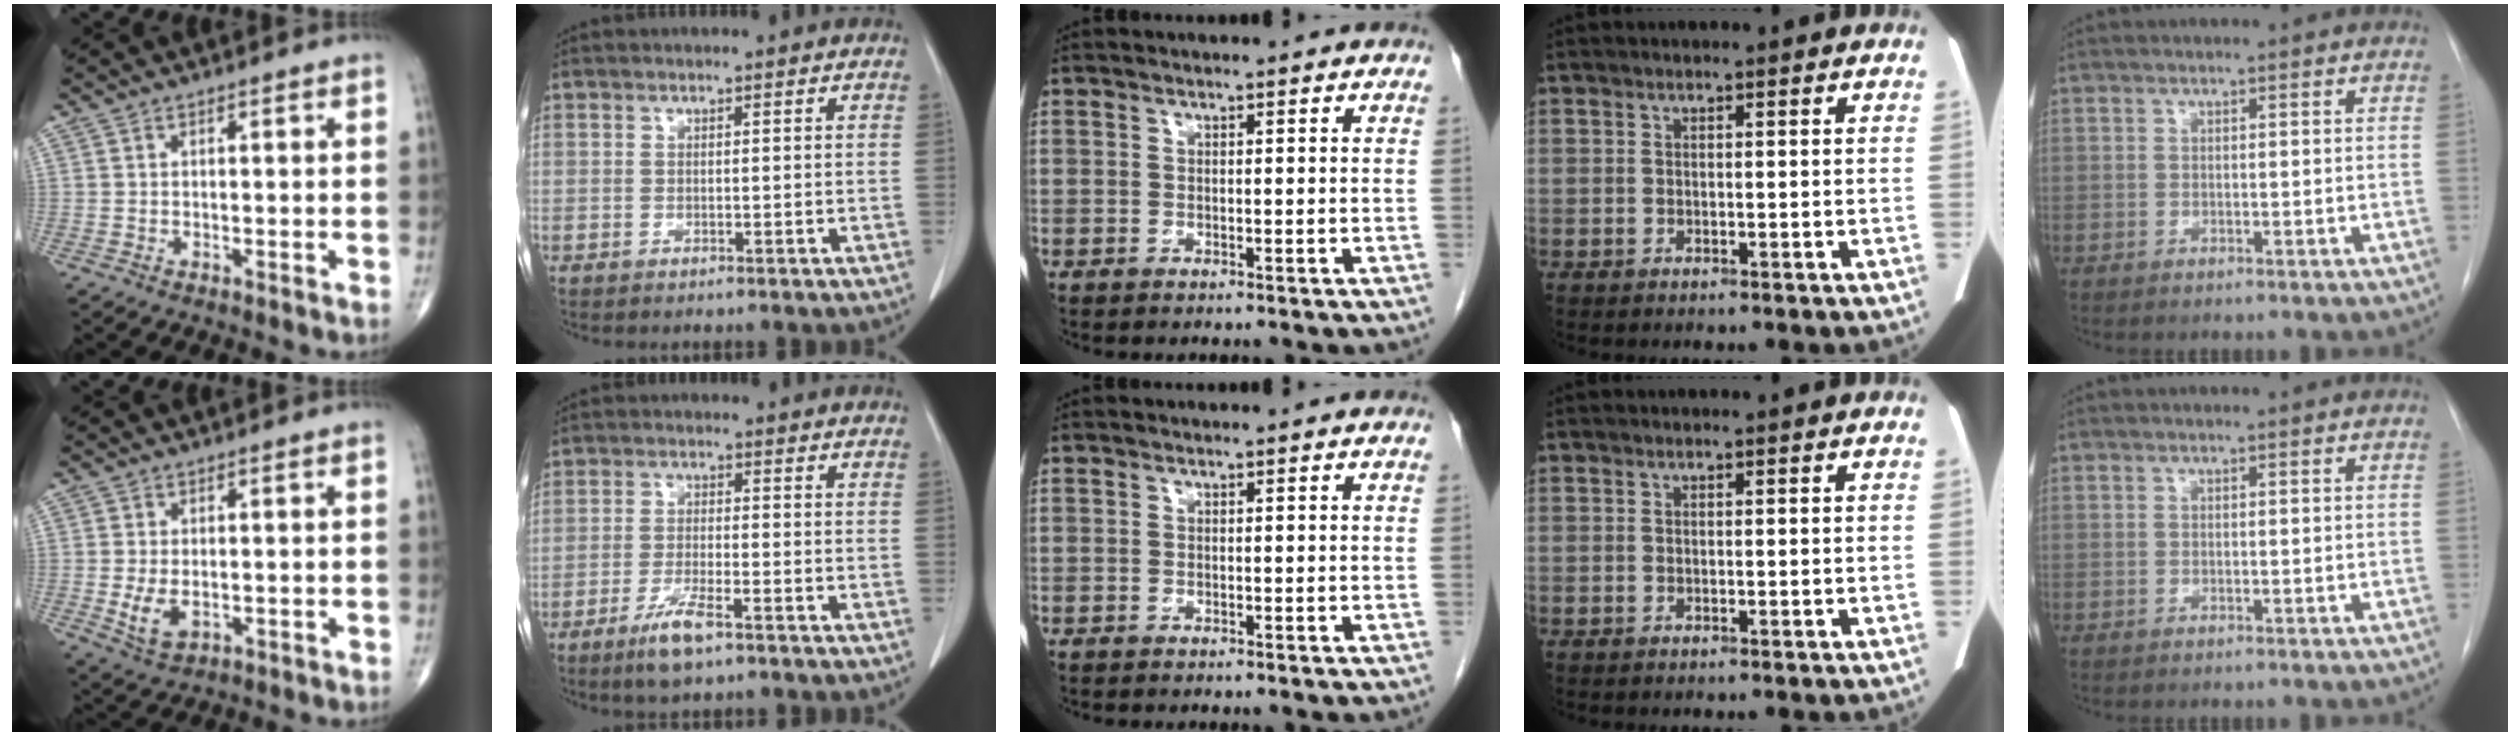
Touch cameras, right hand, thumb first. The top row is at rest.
{"thumb": {"total": 5.1, "force": [-0.9, 3.1, 4.0], "torque": [-0.073, -0.009, -0.007]}, "index": {"total": 5.7, "force": [-3.8, 0.8, 4.2], "torque": [-0.087, -0.010, -0.068]}}